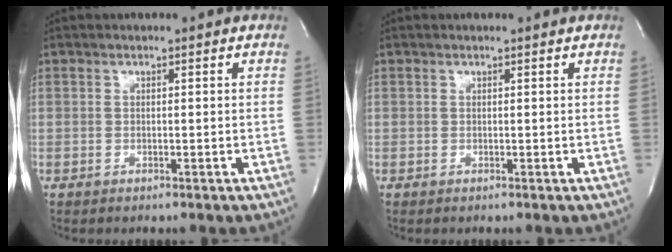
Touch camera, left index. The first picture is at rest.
{"total": 0.8, "force": [0.7, -0.1, 0.3], "torque": [-0.009, 0.004, 0.010]}